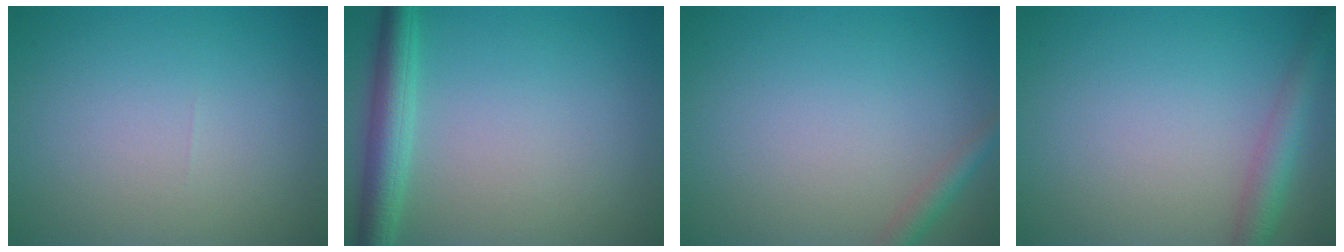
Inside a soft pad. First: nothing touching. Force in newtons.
{"total": 3.8, "press": 3.8, "slide": 0.2}
{"total": 1.6, "press": 1.6, "slide": 0.1}
{"total": 3.0, "press": 3.0, "slide": 0.1}